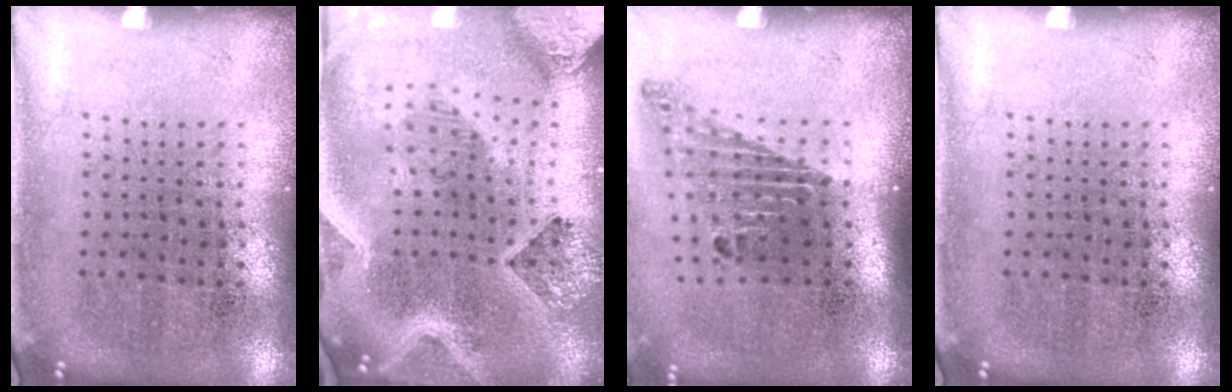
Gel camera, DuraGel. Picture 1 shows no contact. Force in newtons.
{"total": 4.1, "press": 3.2, "slide": 2.5}
{"total": 1.8, "press": 1.2, "slide": 1.3}
{"total": 0.0}